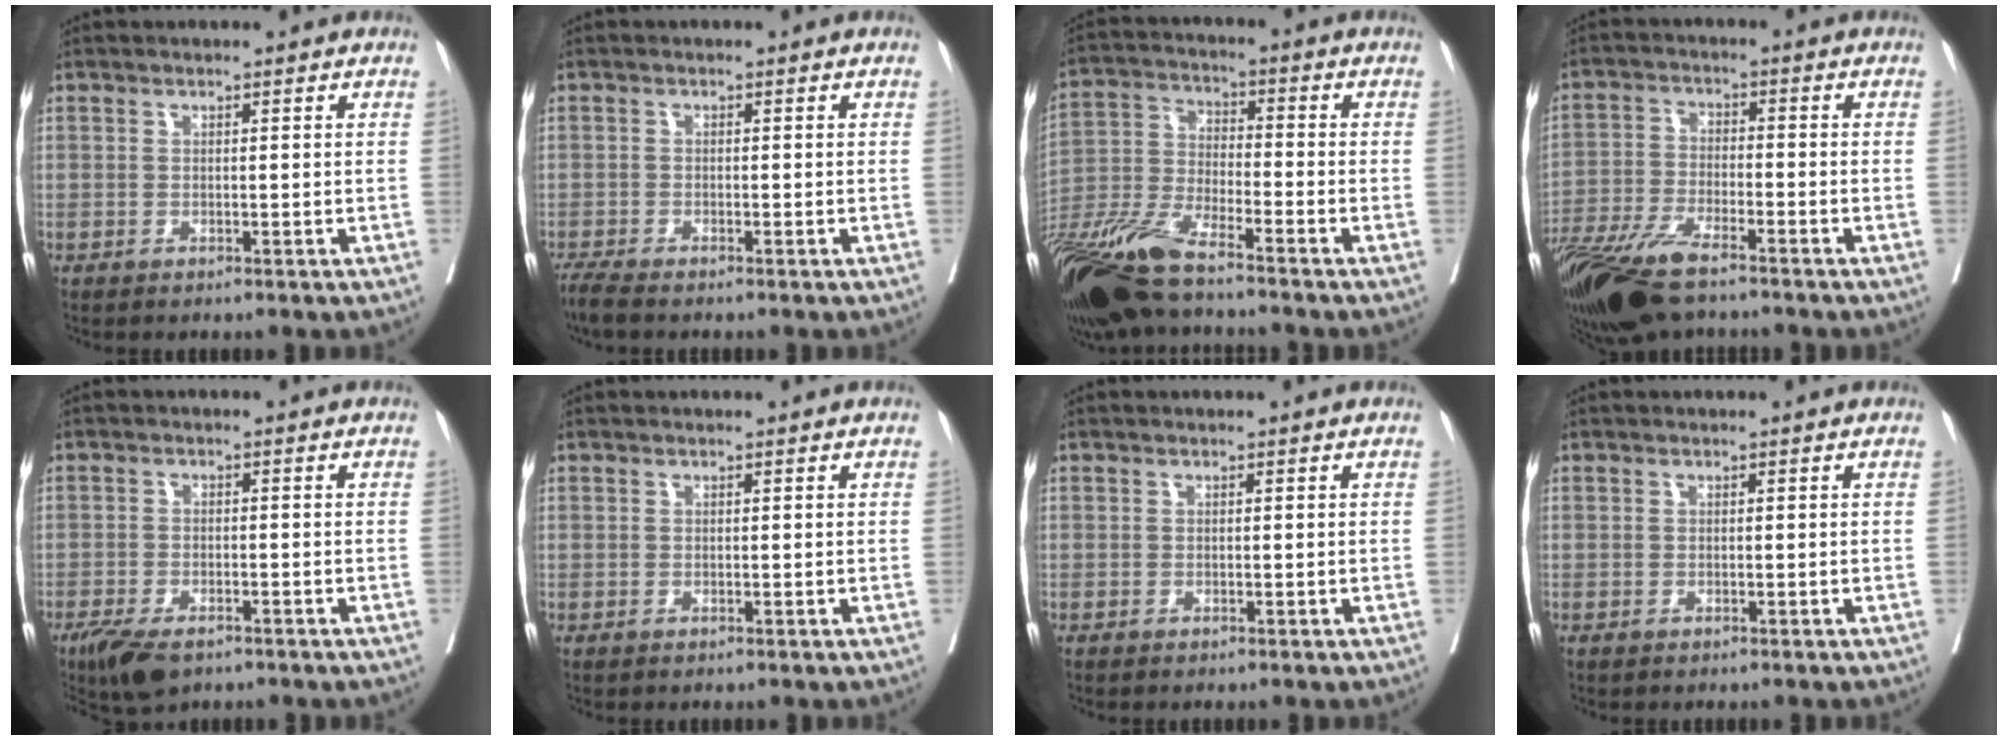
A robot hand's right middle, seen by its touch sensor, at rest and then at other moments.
{"total": 2.8, "force": [-2.5, 0.0, 1.2], "torque": [-0.028, -0.011, -0.048]}
{"total": 14.7, "force": [-11.5, 2.1, 8.9], "torque": [-0.193, -0.035, -0.224]}
{"total": 14.3, "force": [-10.8, 3.4, 8.8], "torque": [-0.186, -0.039, -0.196]}
{"total": 6.8, "force": [-4.8, 2.6, 4.0], "torque": [-0.069, -0.010, -0.081]}
{"total": 0.0}
{"total": 0.0}
{"total": 0.0}